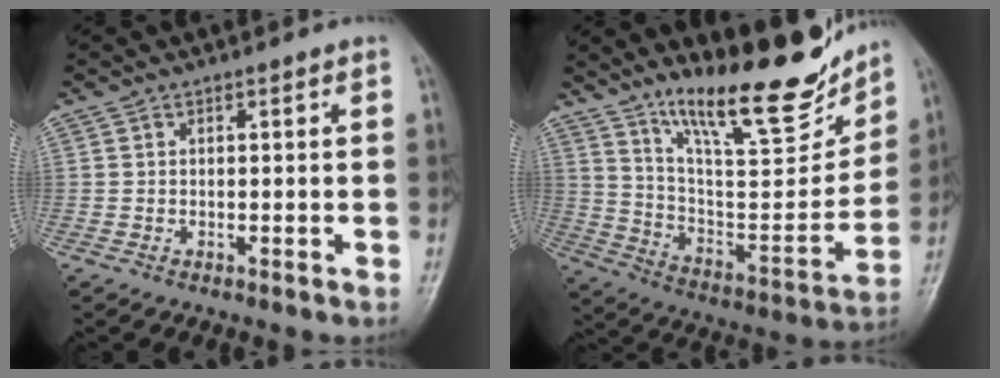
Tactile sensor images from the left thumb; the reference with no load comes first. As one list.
[{"total": 21.7, "force": [16.4, 5.4, 13.0], "torque": [-0.160, -0.097, 0.277]}]